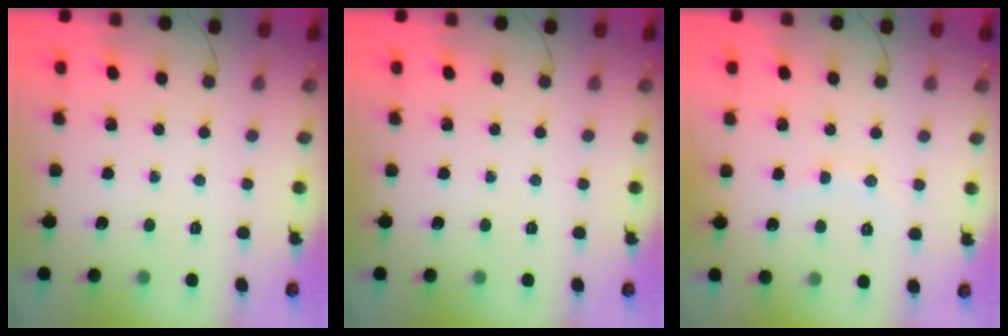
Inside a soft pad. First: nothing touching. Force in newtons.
{"total": 0.0}
{"total": 3.5, "press": 3.4, "slide": 0.9}